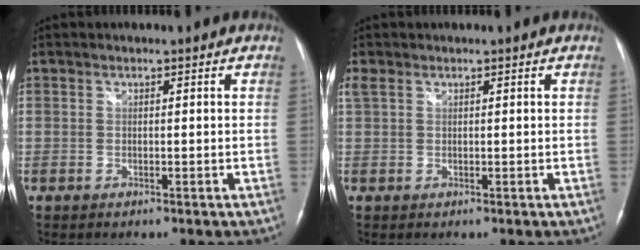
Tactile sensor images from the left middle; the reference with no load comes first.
{"total": 1.4, "force": [0.9, 0.8, 0.7], "torque": [-0.028, 0.022, 0.024]}